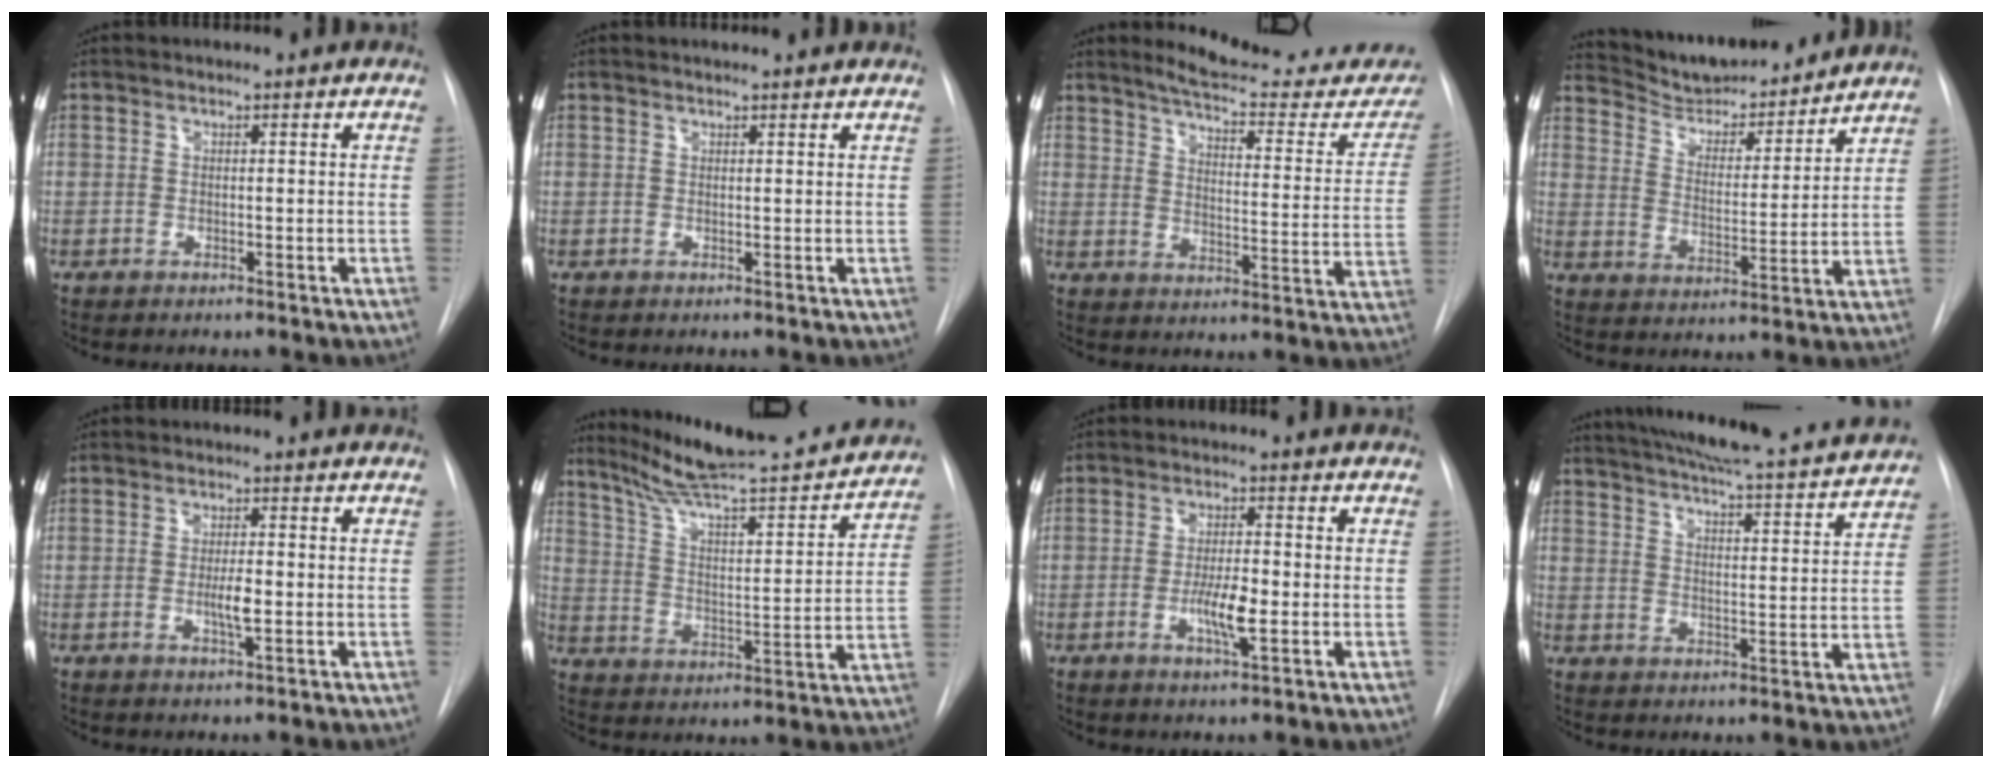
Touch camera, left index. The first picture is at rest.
{"total": 3.7, "force": [3.5, 0.3, 0.9], "torque": [-0.013, 0.018, 0.038]}
{"total": 19.8, "force": [18.3, 3.8, 6.6], "torque": [-0.073, -0.063, 0.215]}
{"total": 14.8, "force": [14.0, 2.3, 4.2], "torque": [-0.070, -0.004, 0.220]}
{"total": 3.0, "force": [-0.5, 0.4, 3.0], "torque": [-0.055, -0.003, -0.008]}
{"total": 22.4, "force": [20.5, 1.9, 8.9], "torque": [-0.138, -0.029, 0.290]}
{"total": 5.1, "force": [-1.3, 0.8, 4.9], "torque": [-0.093, -0.005, -0.022]}
{"total": 22.1, "force": [20.2, 1.7, 8.8], "torque": [-0.141, -0.026, 0.260]}